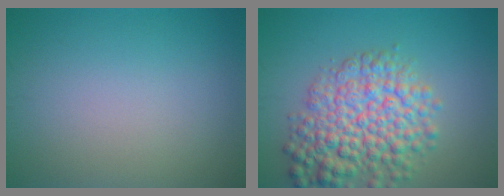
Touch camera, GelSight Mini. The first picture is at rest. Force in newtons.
{"total": 7.7, "press": 7.7, "slide": 0.2}